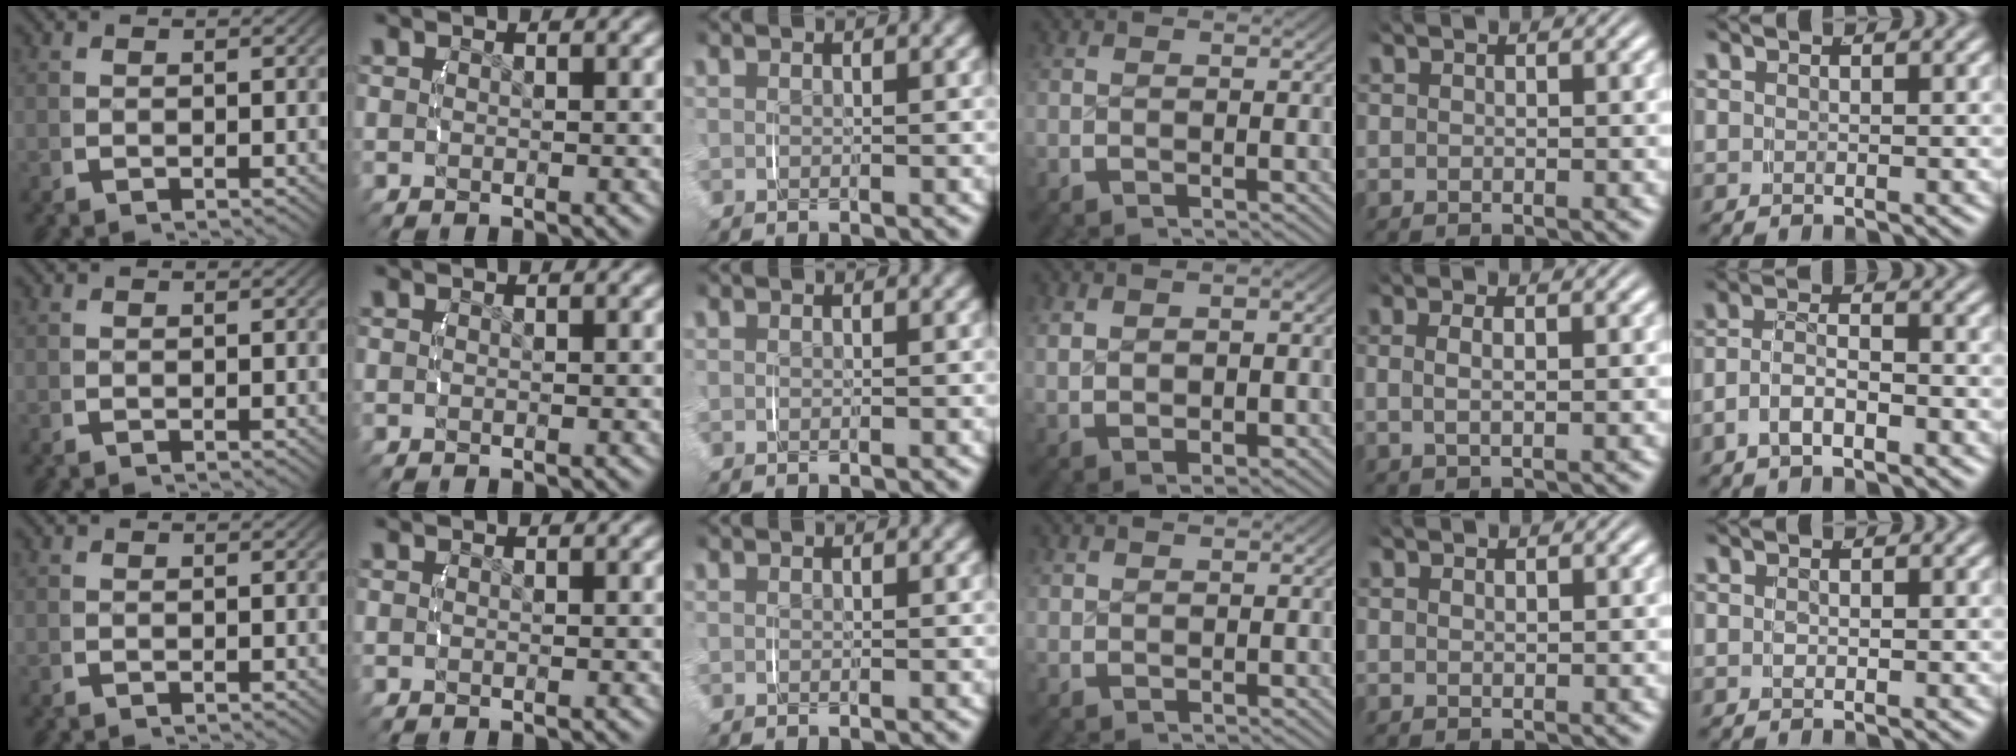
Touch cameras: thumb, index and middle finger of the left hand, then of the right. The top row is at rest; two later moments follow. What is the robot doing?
{"motion": "lift_and_place", "object": "scarf"}